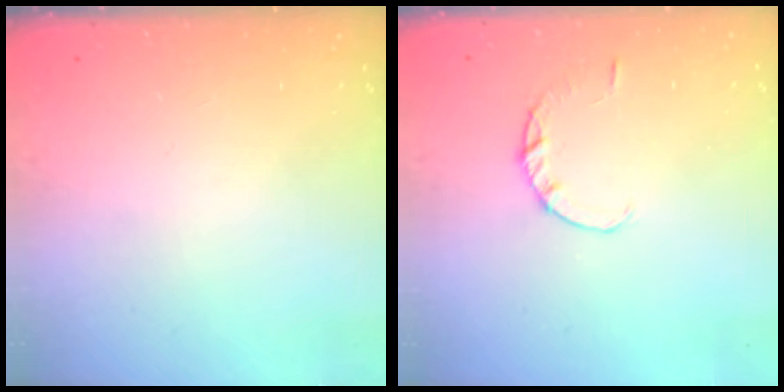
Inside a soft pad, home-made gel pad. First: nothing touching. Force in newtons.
{"total": 1.8, "press": 1.8, "slide": 0.3}